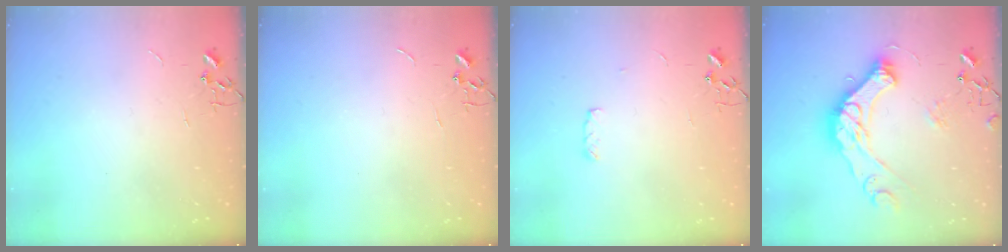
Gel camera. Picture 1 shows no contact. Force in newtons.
{"total": 0.0}
{"total": 3.7, "press": 3.7, "slide": 0.6}
{"total": 17.4, "press": 17.3, "slide": 1.8}